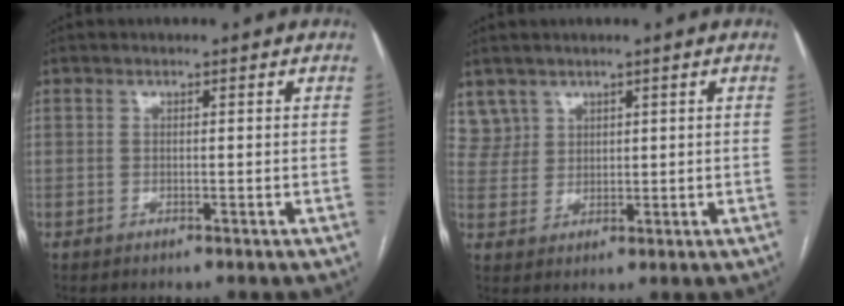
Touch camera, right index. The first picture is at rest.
{"total": 4.0, "force": [2.8, 2.8, -0.4], "torque": [0.015, 0.007, 0.061]}